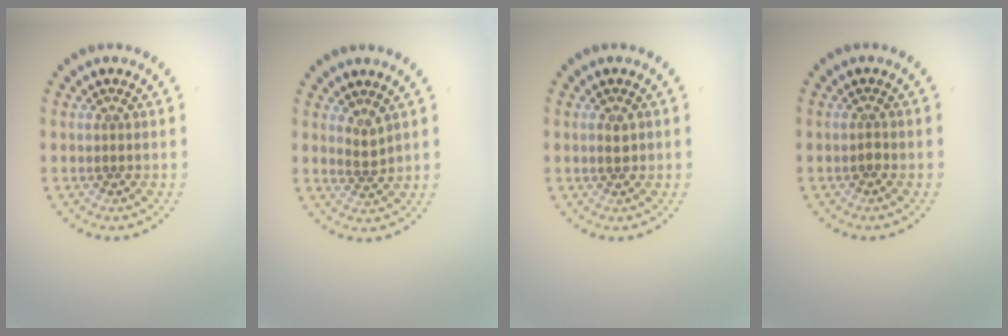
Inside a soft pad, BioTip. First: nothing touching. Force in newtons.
{"total": 1.4, "press": 0.9, "slide": 1.0}
{"total": 1.0, "press": 1.0, "slide": 0.2}
{"total": 0.6, "press": 0.4, "slide": 0.4}